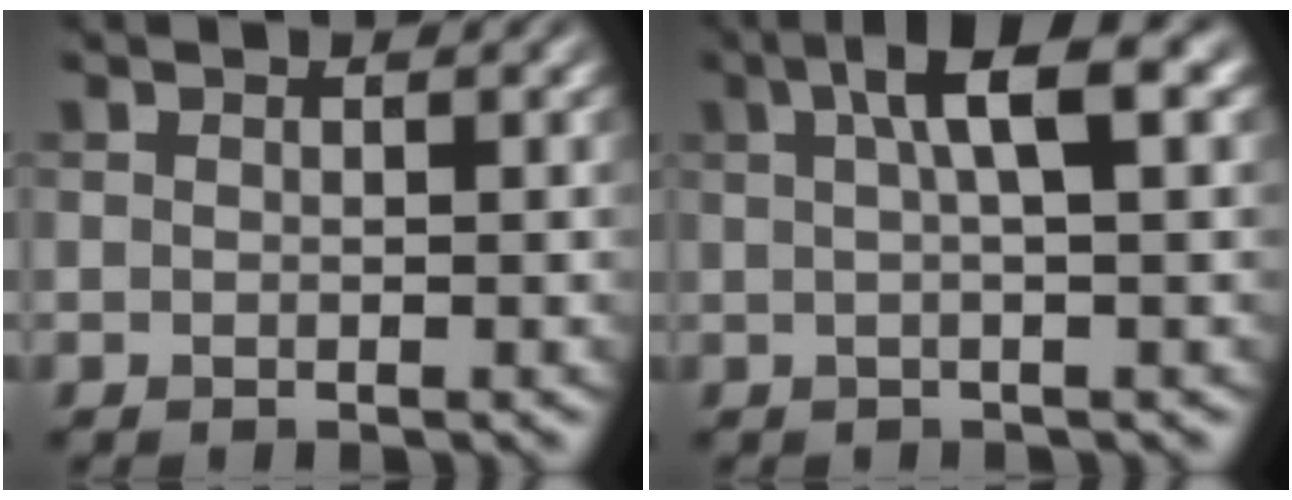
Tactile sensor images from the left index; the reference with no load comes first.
{"total": 5.6, "force": [1.9, 1.3, 5.1], "torque": [-0.069, 0.015, 0.023]}